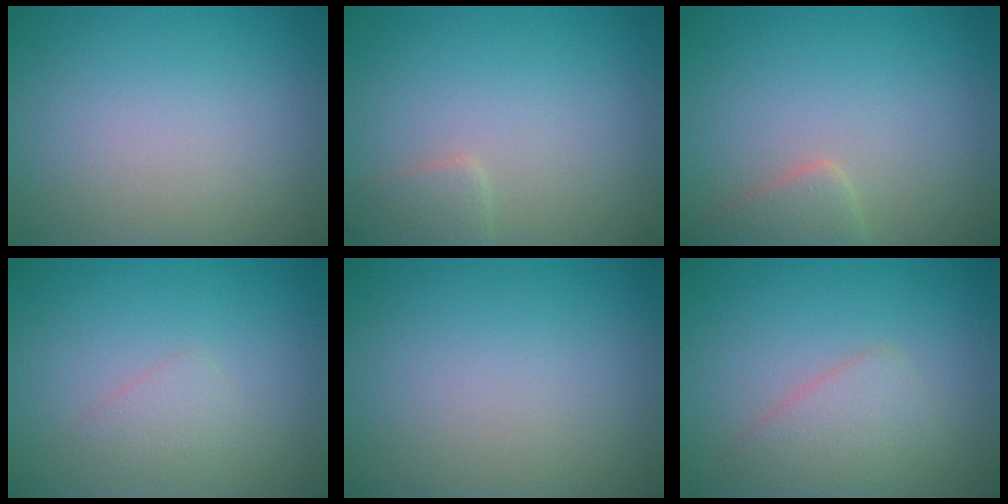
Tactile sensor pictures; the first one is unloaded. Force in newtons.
{"total": 1.7, "press": 1.7, "slide": 0.1}
{"total": 2.3, "press": 2.3, "slide": 0.1}
{"total": 1.3, "press": 1.3, "slide": 0.0}
{"total": 0.0}
{"total": 2.6, "press": 2.6, "slide": 0.1}